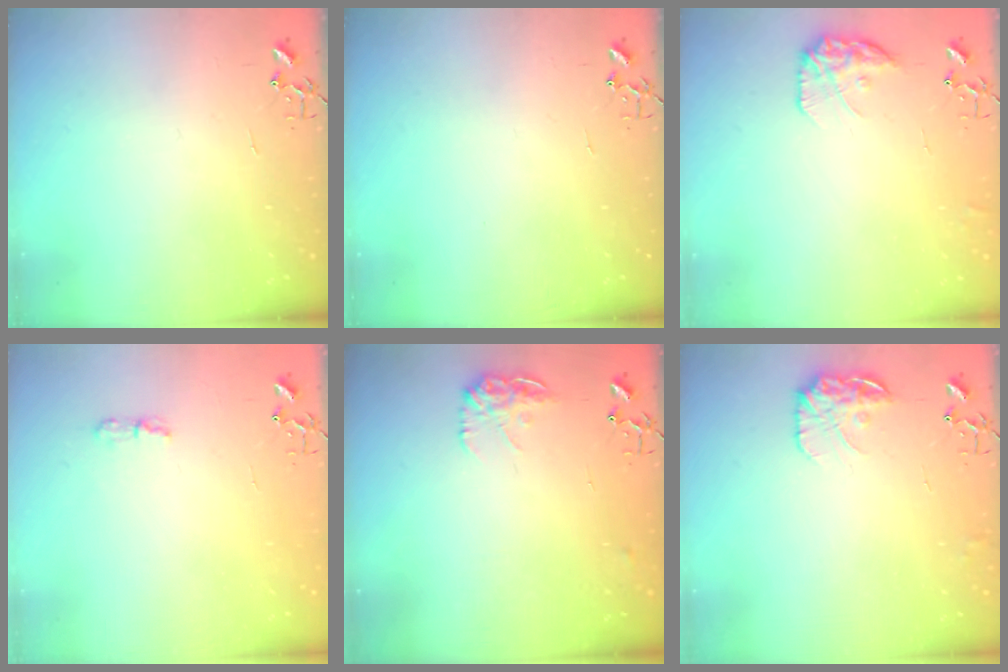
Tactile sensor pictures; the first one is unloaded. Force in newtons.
{"total": 0.0}
{"total": 12.1, "press": 12.0, "slide": 0.6}
{"total": 4.7, "press": 4.7, "slide": 0.7}
{"total": 10.8, "press": 10.7, "slide": 0.6}
{"total": 13.2, "press": 13.2, "slide": 0.6}